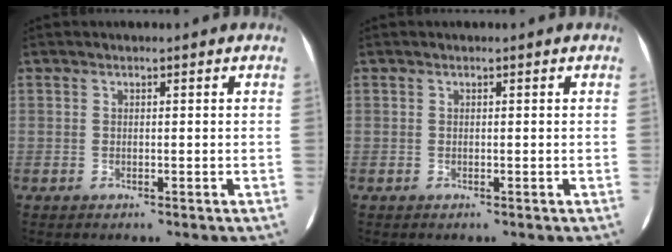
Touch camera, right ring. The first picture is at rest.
{"total": 0.0}